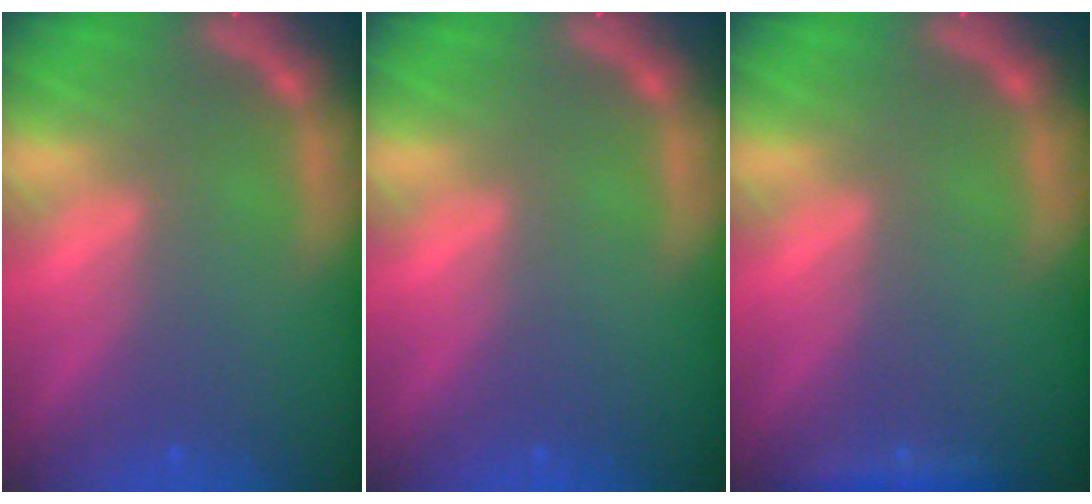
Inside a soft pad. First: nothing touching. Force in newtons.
{"total": 0.0}
{"total": 1.4}